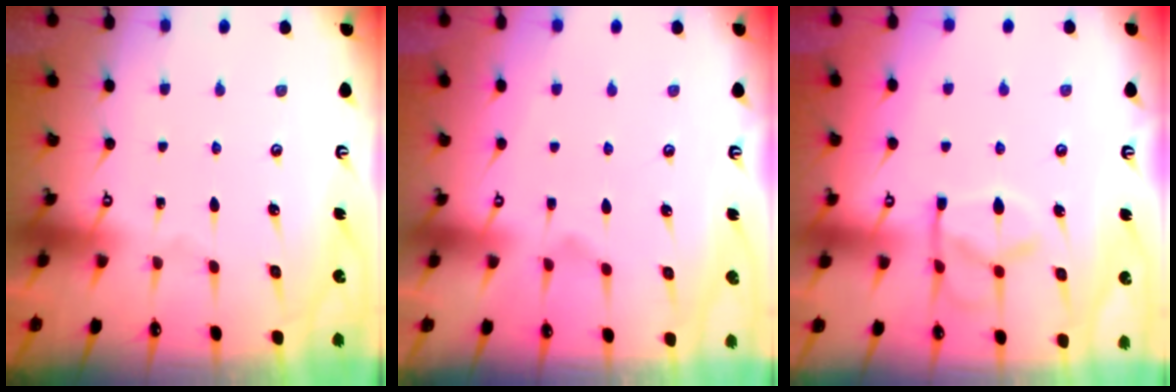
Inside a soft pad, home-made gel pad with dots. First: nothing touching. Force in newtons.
{"total": 1.2, "press": 0.7, "slide": 1.0}
{"total": 12.0, "press": 11.9, "slide": 1.4}